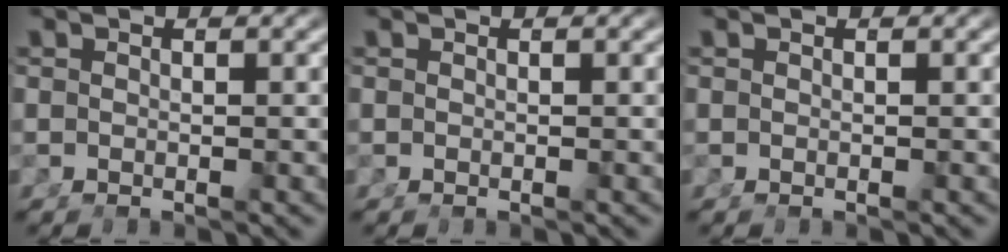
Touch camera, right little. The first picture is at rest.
{"total": 0.0}
{"total": 0.0}